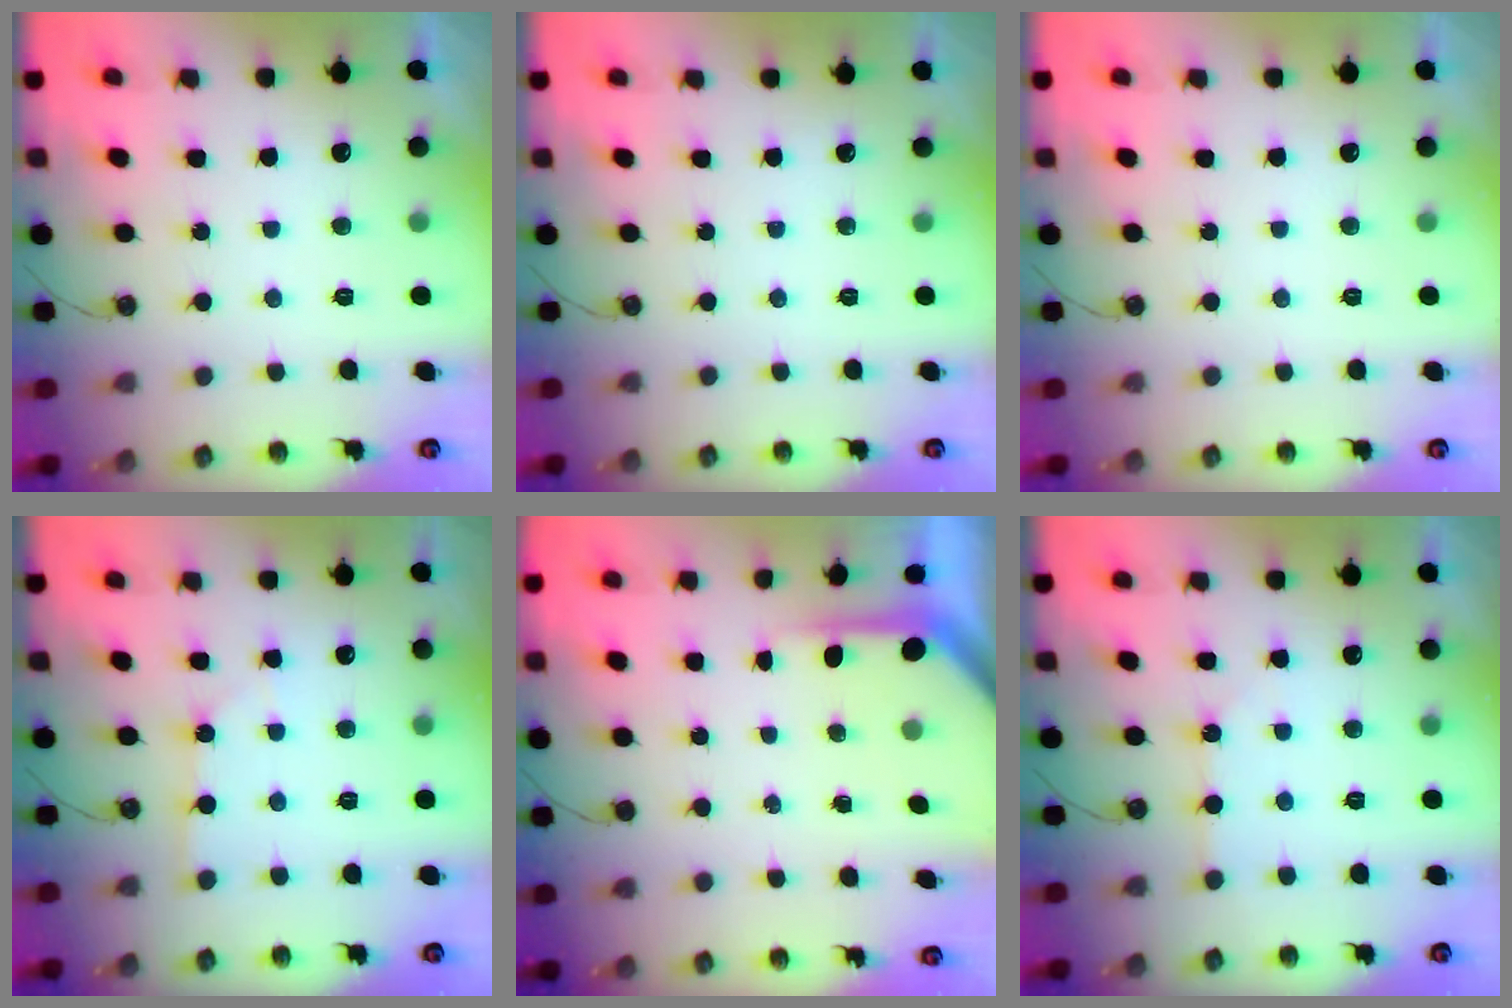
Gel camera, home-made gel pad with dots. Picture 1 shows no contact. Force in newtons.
{"total": 0.0}
{"total": 0.0}
{"total": 1.4, "press": 1.4, "slide": 0.2}
{"total": 3.7, "press": 3.7, "slide": 0.3}
{"total": 1.8, "press": 1.8, "slide": 0.4}